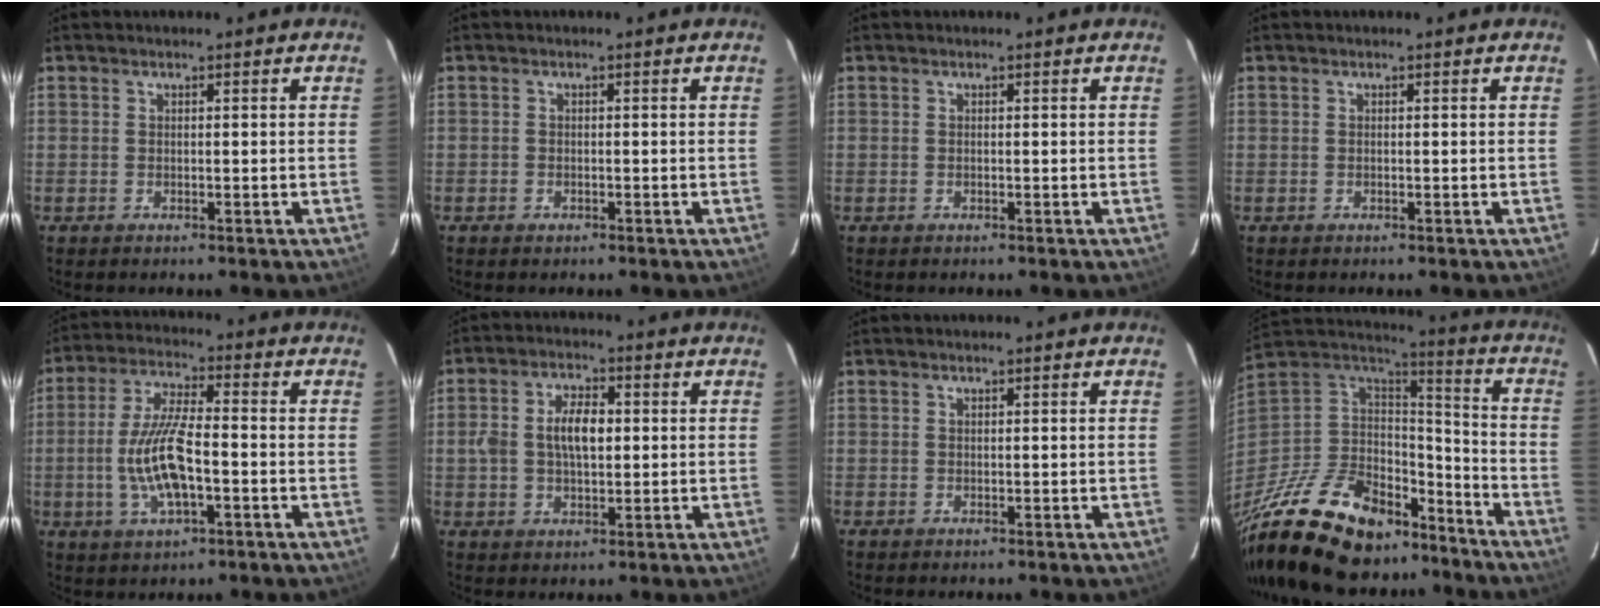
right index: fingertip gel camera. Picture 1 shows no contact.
{"total": 1.1, "force": [-0.7, 0.8, 0.1], "torque": [-0.003, 0.001, -0.010]}
{"total": 0.0}
{"total": 0.0}
{"total": 11.5, "force": [-2.7, 3.5, 10.6], "torque": [-0.214, -0.001, -0.049]}
{"total": 7.3, "force": [0.6, 4.0, 6.1], "torque": [-0.114, 0.014, 0.013]}
{"total": 0.0}
{"total": 30.8, "force": [-22.2, 14.8, 15.3], "torque": [-0.328, 0.004, -0.337]}